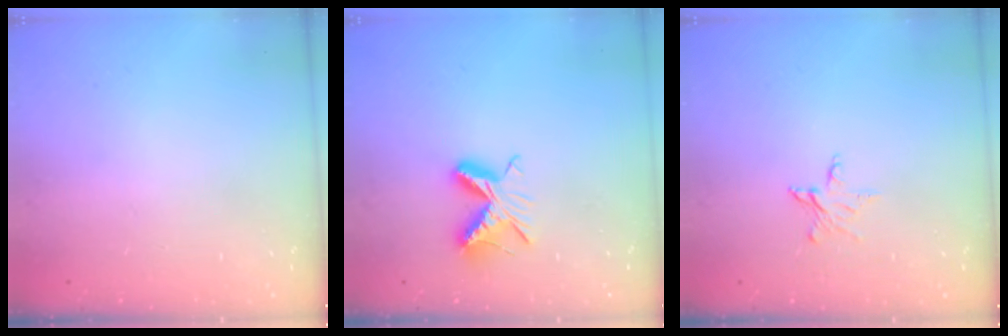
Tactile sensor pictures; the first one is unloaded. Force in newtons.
{"total": 8.7, "press": 8.7, "slide": 0.9}
{"total": 5.2, "press": 5.1, "slide": 0.3}